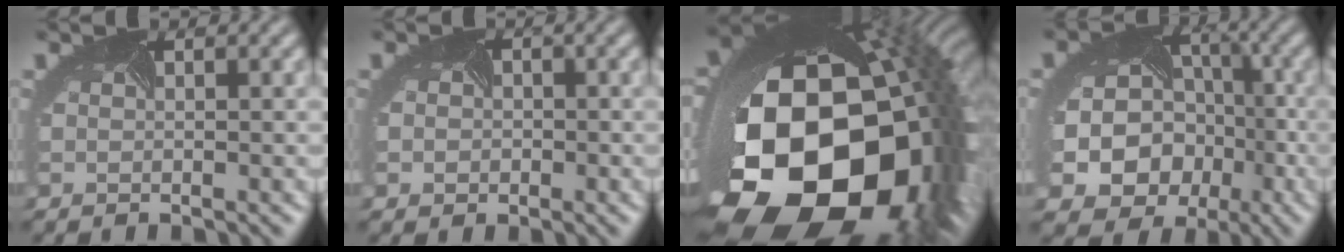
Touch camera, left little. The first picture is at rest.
{"total": 2.6, "force": [-0.2, 2.3, 1.2], "torque": [-0.011, 0.000, -0.006]}
{"total": 23.3, "force": [-6.3, 16.2, 15.6], "torque": [-0.305, -0.116, -0.069]}
{"total": 16.9, "force": [-4.3, 14.9, 6.7], "torque": [-0.177, -0.039, -0.070]}